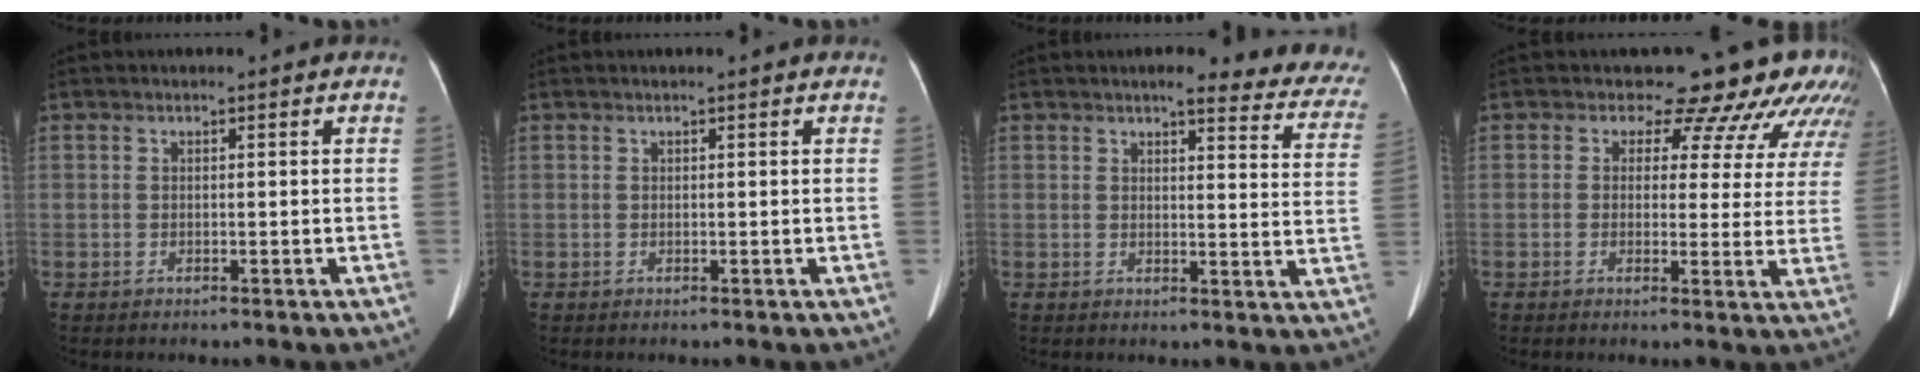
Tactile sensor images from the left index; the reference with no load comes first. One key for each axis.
{"total": 1.0, "fx": 0.8, "fy": -0.1, "fz": 0.5, "tx": -0.007, "ty": 0.013, "tz": 0.015}
{"total": 16.3, "fx": 14.8, "fy": 3.1, "fz": 6.2, "tx": -0.039, "ty": -0.047, "tz": 0.137}
{"total": 14.4, "fx": 12.6, "fy": 5.5, "fz": 4.3, "tx": -0.028, "ty": -0.023, "tz": 0.104}